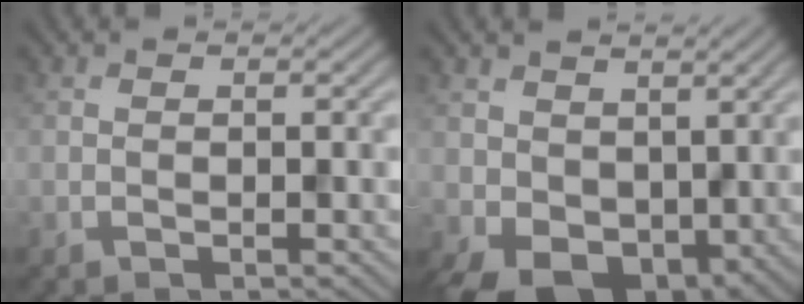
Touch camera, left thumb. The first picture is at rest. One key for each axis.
{"total": 6.7, "fx": 0.6, "fy": 5.1, "fz": 4.2, "tx": -0.095, "ty": -0.032, "tz": 0.024}